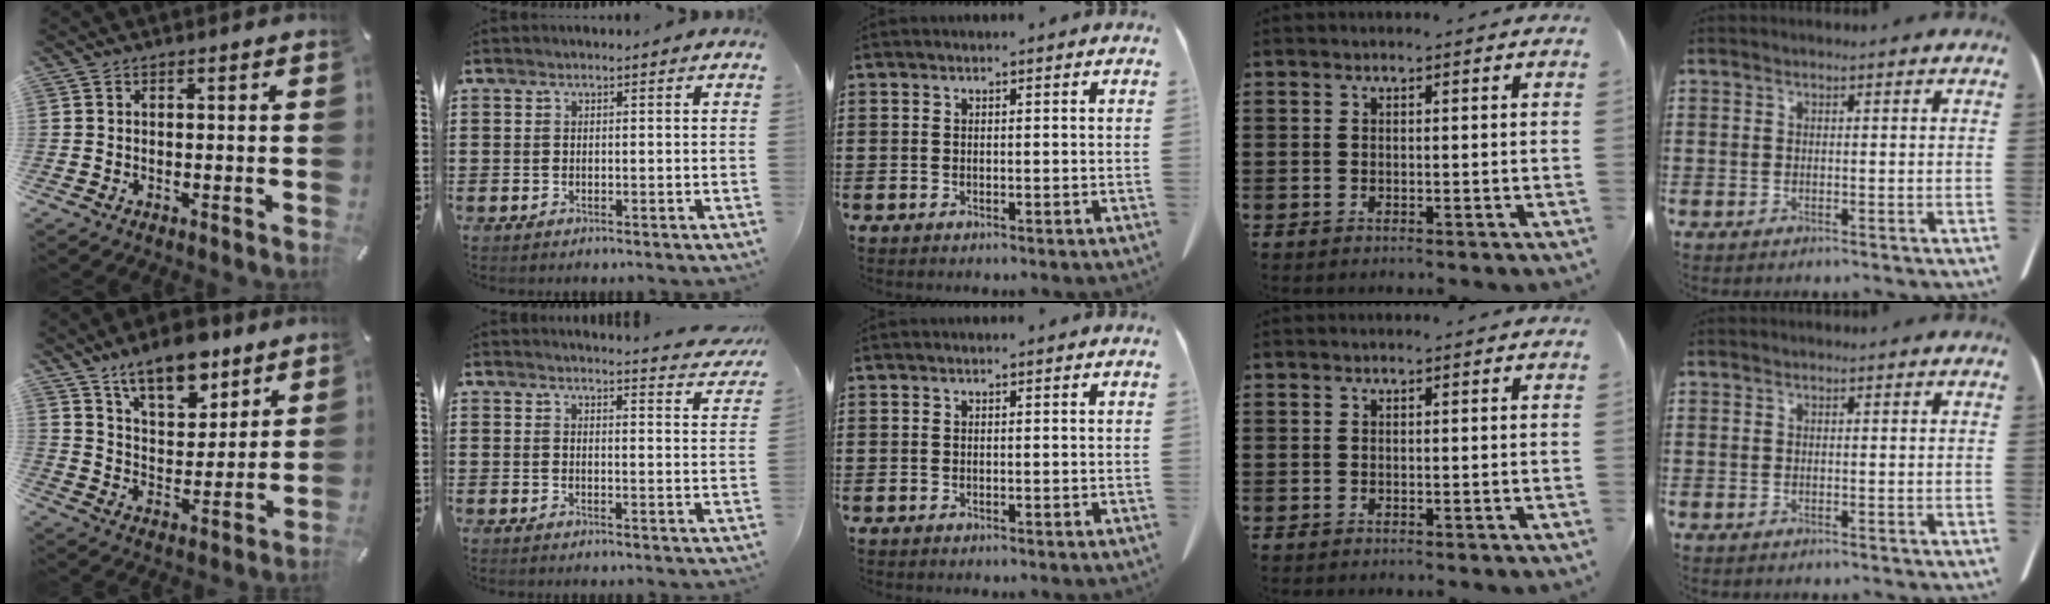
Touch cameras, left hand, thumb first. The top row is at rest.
{"thumb": {"total": 12.8, "force": [10.1, 5.9, 5.1], "torque": [-0.078, -0.063, 0.184]}, "index": {"total": 3.5, "force": [3.4, -0.1, 0.7], "torque": [-0.019, -0.018, 0.061]}}